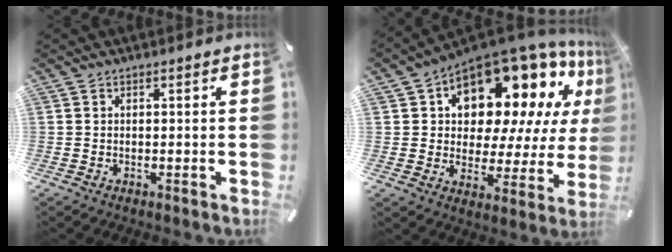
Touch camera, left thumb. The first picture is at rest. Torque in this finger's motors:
{"motor_torque": [2.51, 2.50, 1.90, -0.87, 0.21]}